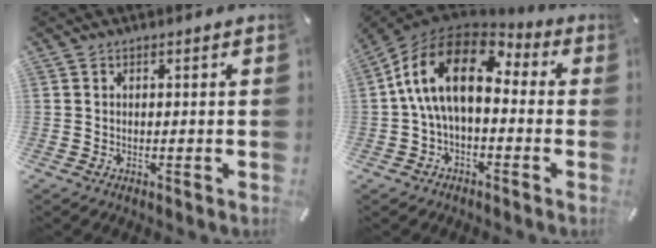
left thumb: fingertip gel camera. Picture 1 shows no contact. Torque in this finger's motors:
{"motor_torque": [0.91, 1.22, 1.71, -1.06, 0.74]}